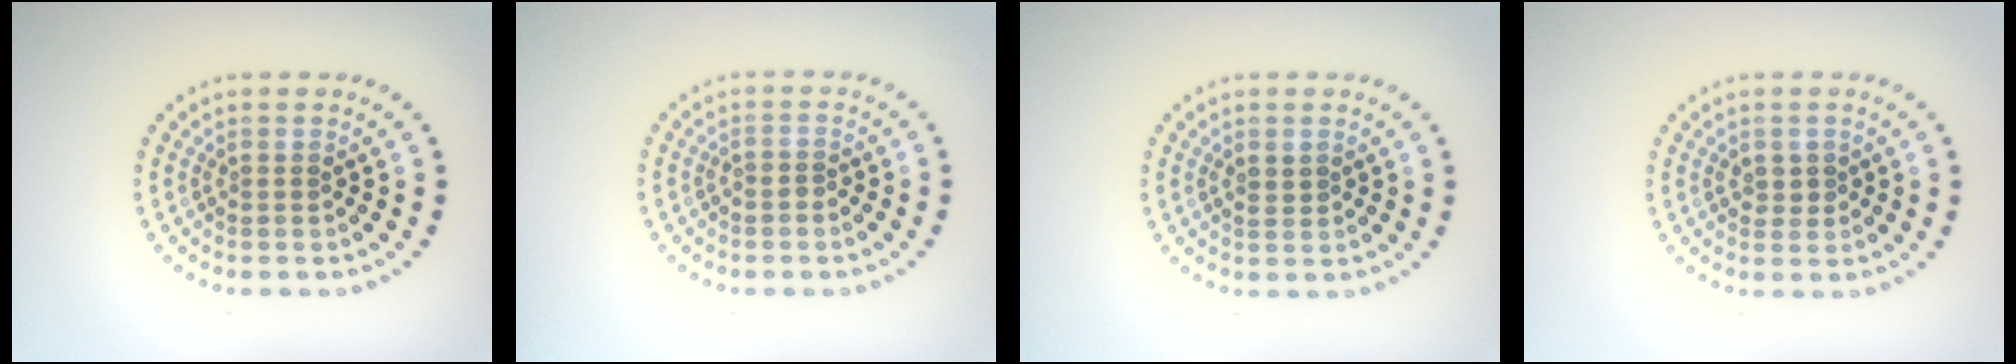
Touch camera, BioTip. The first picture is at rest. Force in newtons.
{"total": 0.6, "press": 0.3, "slide": 0.5}
{"total": 0.7, "press": 0.6, "slide": 0.4}
{"total": 0.9, "press": 0.9, "slide": 0.2}